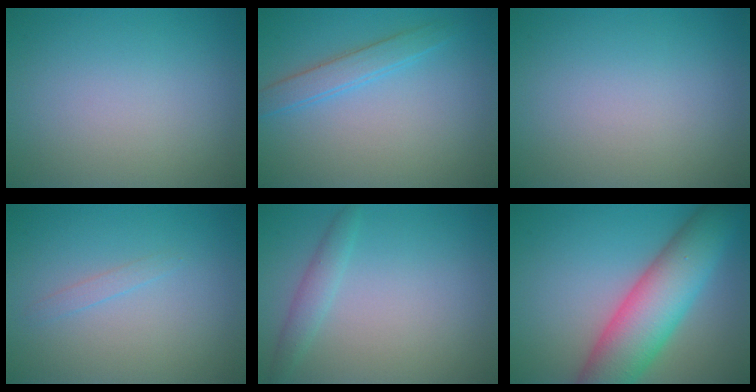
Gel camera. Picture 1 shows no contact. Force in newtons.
{"total": 2.3, "press": 2.3, "slide": 0.1}
{"total": 0.0}
{"total": 0.8, "press": 0.8, "slide": 0.1}
{"total": 1.6, "press": 1.6, "slide": 0.0}
{"total": 9.5, "press": 9.5, "slide": 0.3}